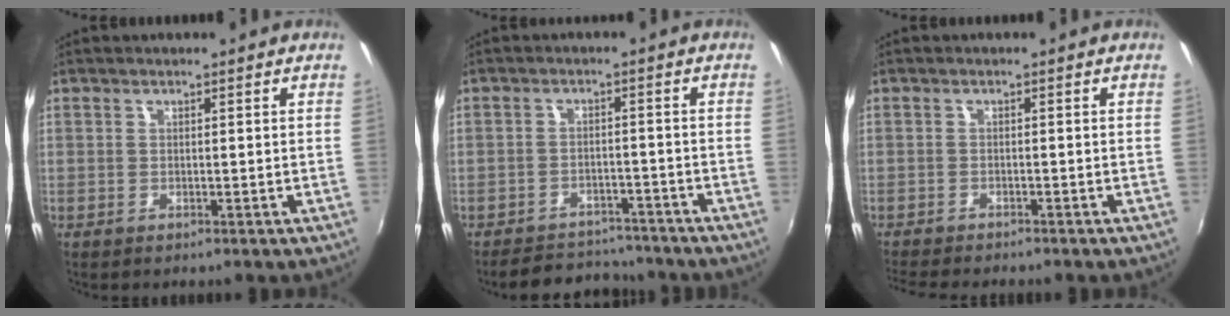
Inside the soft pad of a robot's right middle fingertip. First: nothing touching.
{"total": 10.0, "force": [-9.0, 3.7, 2.4], "torque": [-0.064, 0.013, -0.119]}
{"total": 5.4, "force": [-5.0, 0.4, 2.0], "torque": [-0.053, -0.021, -0.086]}